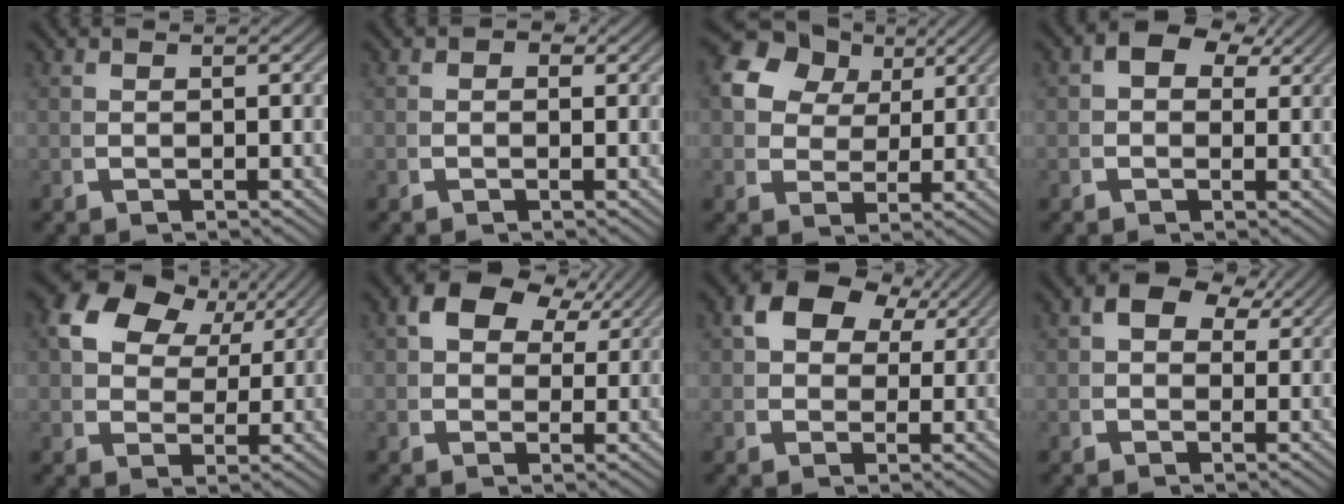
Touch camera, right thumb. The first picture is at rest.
{"total": 0.7, "force": [0.3, 0.6, 0.2], "torque": [-0.005, -0.004, 0.001]}
{"total": 9.6, "force": [3.4, 7.4, 5.1], "torque": [-0.119, -0.009, 0.063]}
{"total": 3.4, "force": [1.9, 1.9, 2.1], "torque": [-0.039, 0.005, 0.026]}
{"total": 8.1, "force": [3.5, 5.4, 4.8], "torque": [-0.111, -0.012, 0.071]}
{"total": 6.0, "force": [3.3, 3.4, 3.7], "torque": [-0.069, 0.009, 0.051]}
{"total": 6.5, "force": [3.2, 4.1, 3.9], "torque": [-0.080, 0.003, 0.054]}
{"total": 3.9, "force": [2.2, 2.1, 2.4], "torque": [-0.046, 0.008, 0.032]}